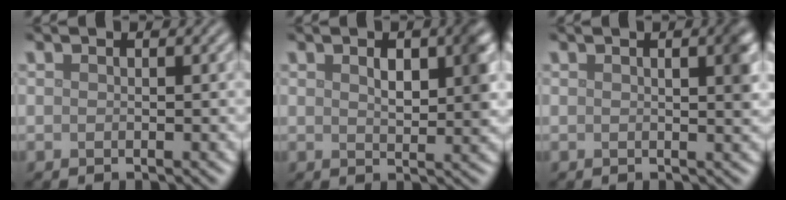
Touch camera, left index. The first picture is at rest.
{"total": 3.9, "force": [1.1, 1.8, 3.3], "torque": [-0.050, 0.005, 0.018]}
{"total": 2.6, "force": [0.7, 0.7, 2.4], "torque": [-0.023, 0.006, 0.007]}